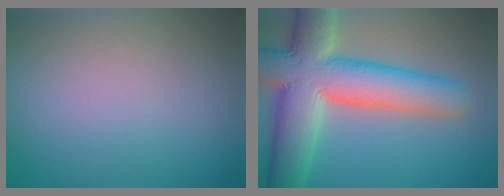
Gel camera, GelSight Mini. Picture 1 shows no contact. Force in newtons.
{"total": 11.8, "press": 11.8, "slide": 0.6}